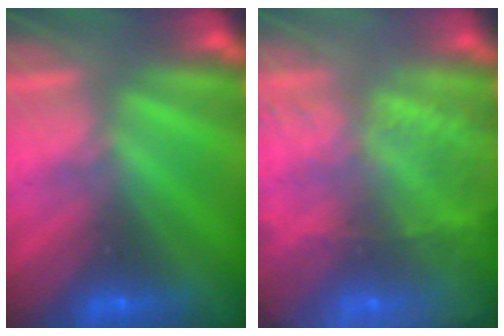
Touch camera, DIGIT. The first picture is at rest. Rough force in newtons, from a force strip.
{"total": 7.4}